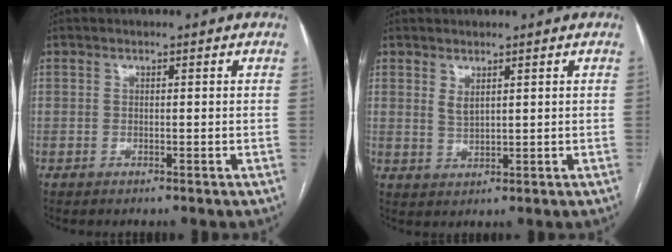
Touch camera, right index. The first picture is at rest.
{"total": 2.0, "force": [1.2, 0.8, 1.3], "torque": [-0.028, -0.004, 0.030]}